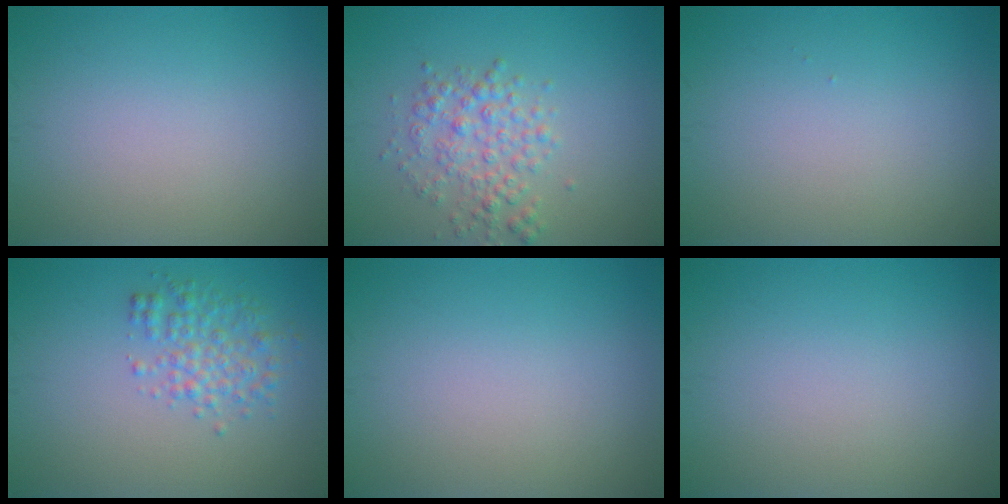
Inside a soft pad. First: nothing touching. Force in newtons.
{"total": 3.3, "press": 3.3, "slide": 0.1}
{"total": 0.0}
{"total": 3.0, "press": 3.0, "slide": 0.1}
{"total": 0.0}
{"total": 0.0}